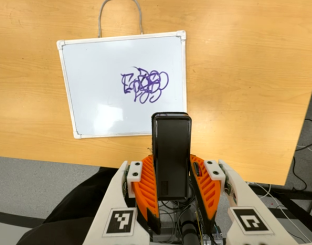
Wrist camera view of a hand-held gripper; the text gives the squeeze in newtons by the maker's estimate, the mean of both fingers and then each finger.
{"total": 4.0, "left": 2.6, "right": 5.4}